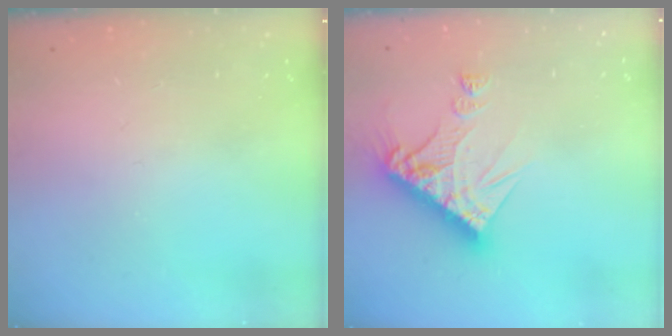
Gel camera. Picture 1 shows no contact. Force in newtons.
{"total": 13.9, "press": 13.9, "slide": 1.4}